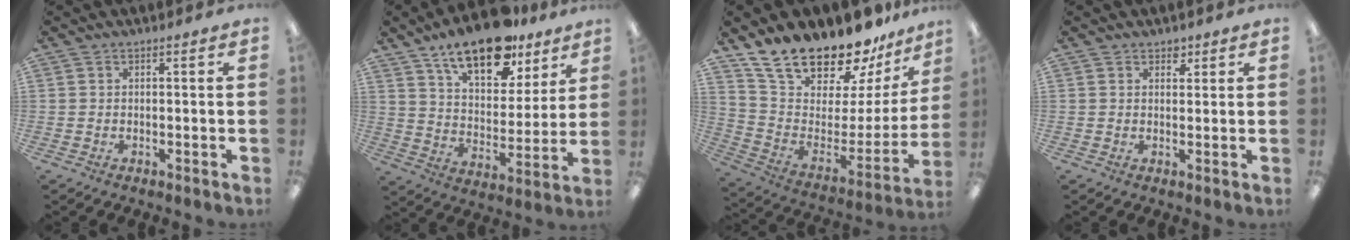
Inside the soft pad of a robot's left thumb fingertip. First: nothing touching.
{"total": 17.8, "force": [13.0, 7.9, 9.2], "torque": [-0.146, -0.069, 0.224]}
{"total": 19.7, "force": [17.9, 6.3, 5.3], "torque": [-0.106, -0.145, 0.327]}
{"total": 2.1, "force": [1.5, 1.4, 0.6], "torque": [0.003, -0.005, 0.023]}